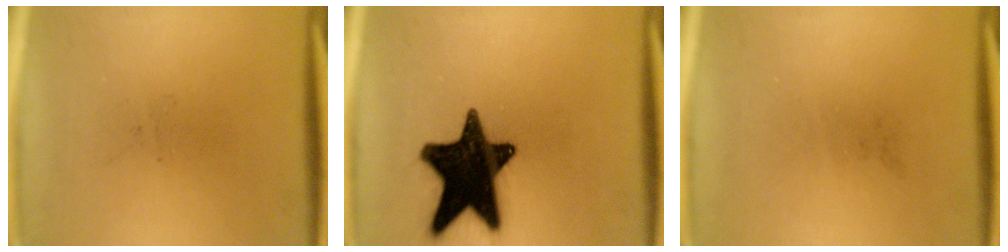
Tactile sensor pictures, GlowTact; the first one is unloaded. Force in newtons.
{"total": 18.8}
{"total": 0.0}